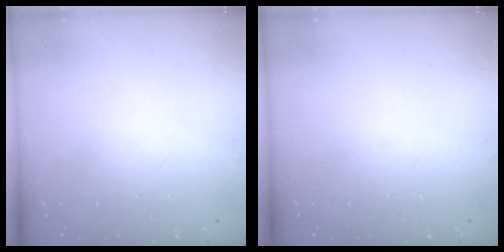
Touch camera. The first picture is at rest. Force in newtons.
{"total": 0.0}